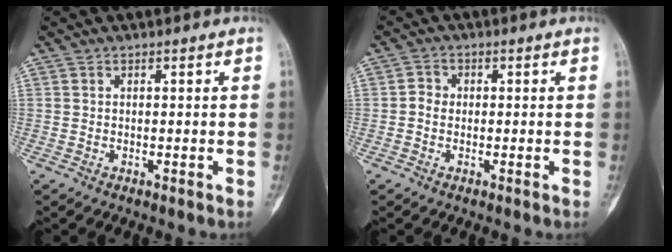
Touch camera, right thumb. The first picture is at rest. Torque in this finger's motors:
{"motor_torque": [-0.10, -0.06, 0.32, -0.02, -0.09]}